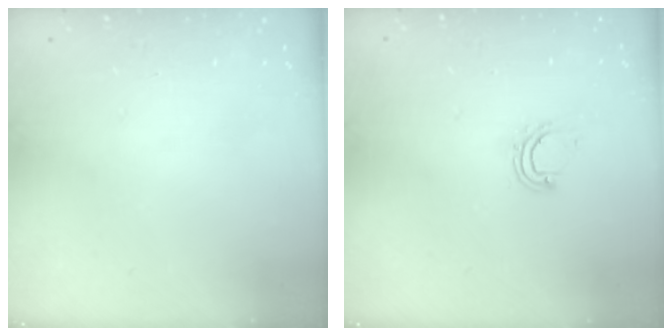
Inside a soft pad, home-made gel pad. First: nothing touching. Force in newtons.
{"total": 5.0, "press": 5.0, "slide": 0.2}